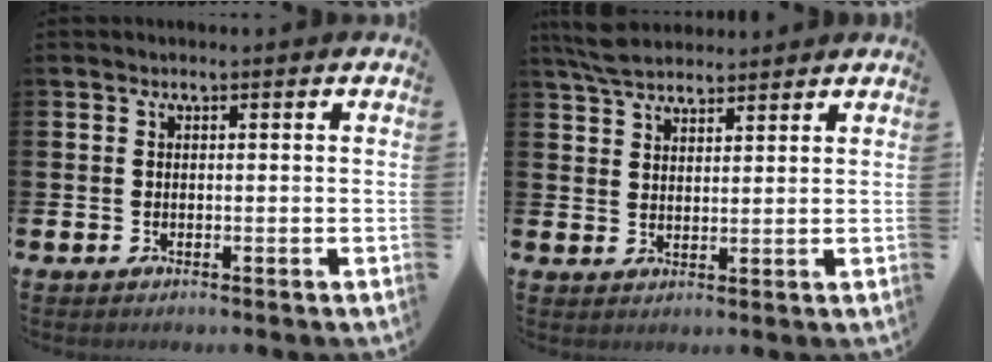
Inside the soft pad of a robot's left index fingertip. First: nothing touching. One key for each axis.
{"total": 4.9, "fx": 4.7, "fy": 1.2, "fz": 1.1, "tx": -0.033, "ty": -0.013, "tz": 0.087}